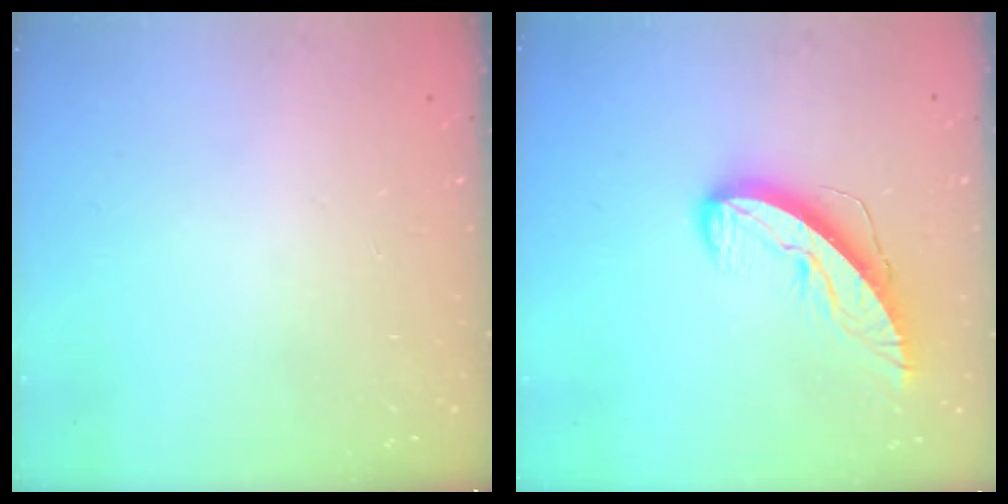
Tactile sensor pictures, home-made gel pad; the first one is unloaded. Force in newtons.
{"total": 9.8, "press": 9.7, "slide": 1.2}